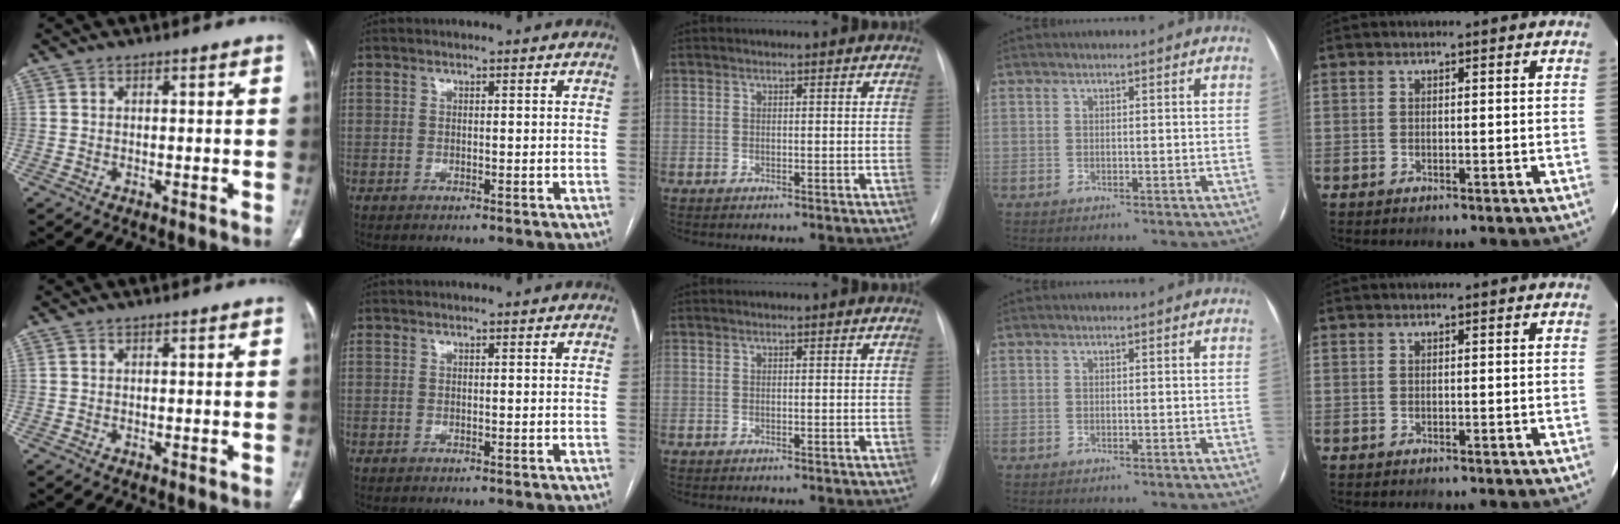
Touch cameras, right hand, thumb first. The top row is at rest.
{}